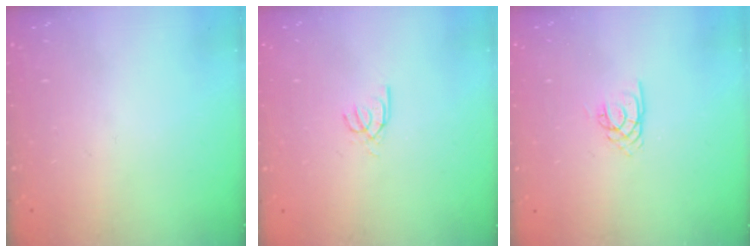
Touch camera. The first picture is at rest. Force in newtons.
{"total": 3.6, "press": 3.5, "slide": 0.4}
{"total": 1.9, "press": 1.9, "slide": 0.2}